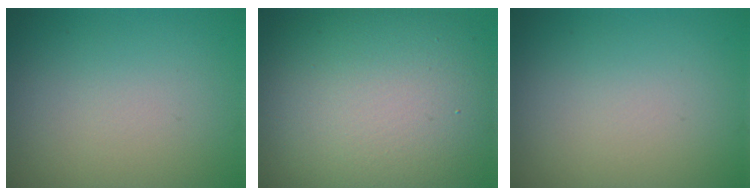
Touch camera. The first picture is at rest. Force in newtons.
{"total": 15.7, "press": 15.6, "slide": 0.9}
{"total": 0.0}